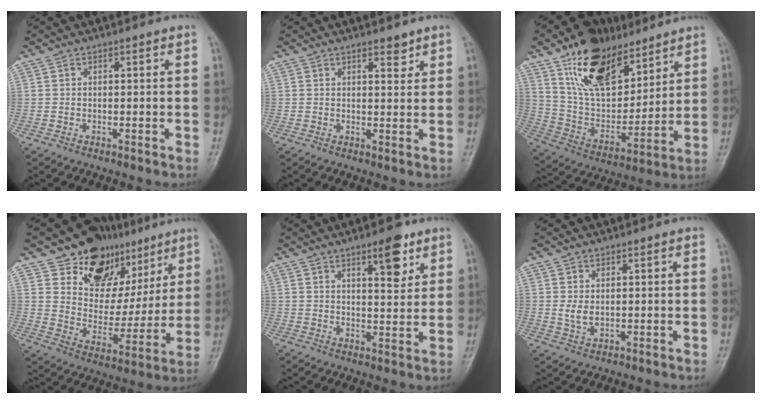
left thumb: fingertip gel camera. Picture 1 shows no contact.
{"total": 2.4, "force": [1.9, 1.0, 1.2], "torque": [-0.006, -0.013, 0.028]}
{"total": 20.5, "force": [12.8, 11.0, 11.8], "torque": [-0.150, -0.061, 0.240]}
{"total": 18.1, "force": [11.0, 11.9, 8.0], "torque": [-0.055, -0.050, 0.185]}
{"total": 7.2, "force": [4.3, 2.5, 5.2], "torque": [-0.058, -0.026, 0.061]}
{"total": 2.8, "force": [0.5, 1.9, 2.1], "torque": [-0.035, -0.005, 0.016]}